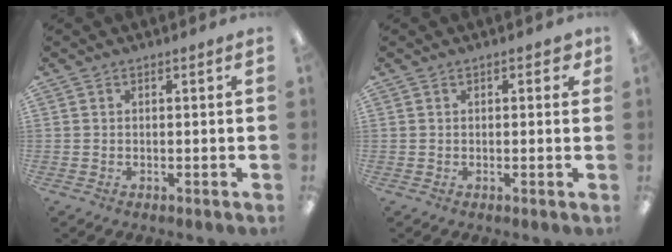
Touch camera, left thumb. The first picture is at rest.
{"total": 2.3, "force": [0.9, 1.3, 1.7], "torque": [-0.020, 0.002, 0.011]}